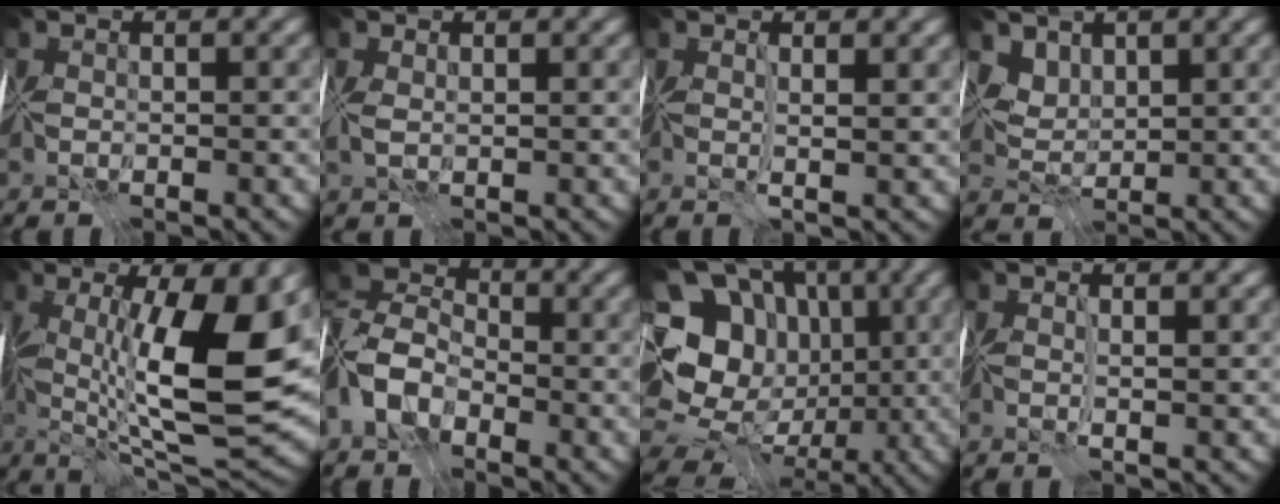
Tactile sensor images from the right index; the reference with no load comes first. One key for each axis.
{"total": 0.8, "fx": 0.6, "fy": 0.0, "fz": 0.5, "tx": -0.014, "ty": 0.002, "tz": 0.014}
{"total": 1.3, "fx": 0.9, "fy": -0.9, "fz": 0.5, "tx": -0.004, "ty": -0.001, "tz": 0.018}
{"total": 2.7, "fx": 2.5, "fy": 0.9, "fz": 0.2, "tx": -0.007, "ty": -0.016, "tz": 0.076}
{"total": 12.1, "fx": 1.0, "fy": 1.9, "fz": 11.9, "tx": -0.177, "ty": -0.005, "tz": 0.022}
{"total": 5.8, "fx": -3.0, "fy": 3.6, "fz": 3.5, "tx": -0.076, "ty": 0.005, "tz": -0.073}
{"total": 14.6, "fx": 1.3, "fy": 12.8, "fz": 7.0, "tx": -0.145, "ty": 0.022, "tz": 0.024}
{"total": 1.2, "fx": 0.6, "fy": -1.0, "fz": -0.1, "tx": 0.008, "ty": -0.001, "tz": 0.014}